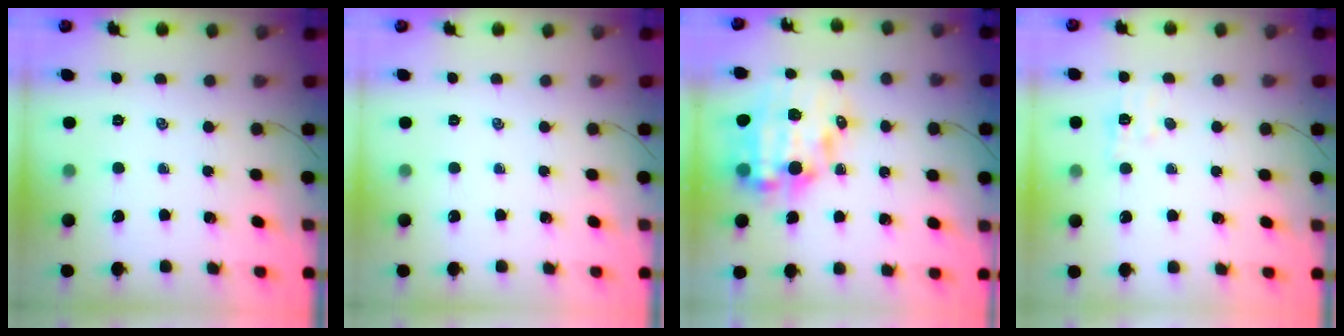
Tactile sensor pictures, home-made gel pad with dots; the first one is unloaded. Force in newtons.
{"total": 0.0}
{"total": 13.3, "press": 12.9, "slide": 3.0}
{"total": 5.2, "press": 5.0, "slide": 1.2}